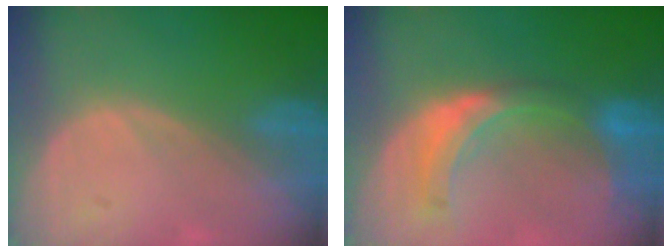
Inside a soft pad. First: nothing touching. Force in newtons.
{"total": 7.8, "press": 6.9, "slide": 3.7}